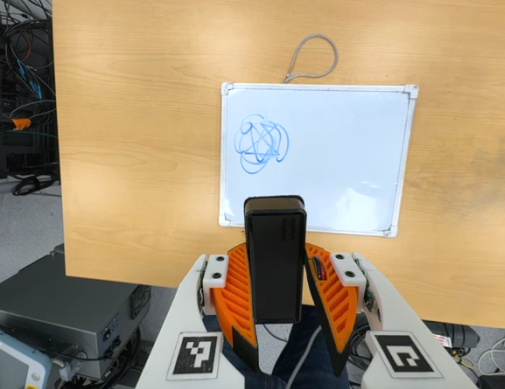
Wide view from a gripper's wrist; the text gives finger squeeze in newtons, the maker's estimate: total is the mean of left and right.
{"total": 5.3, "left": 5.0, "right": 5.7}